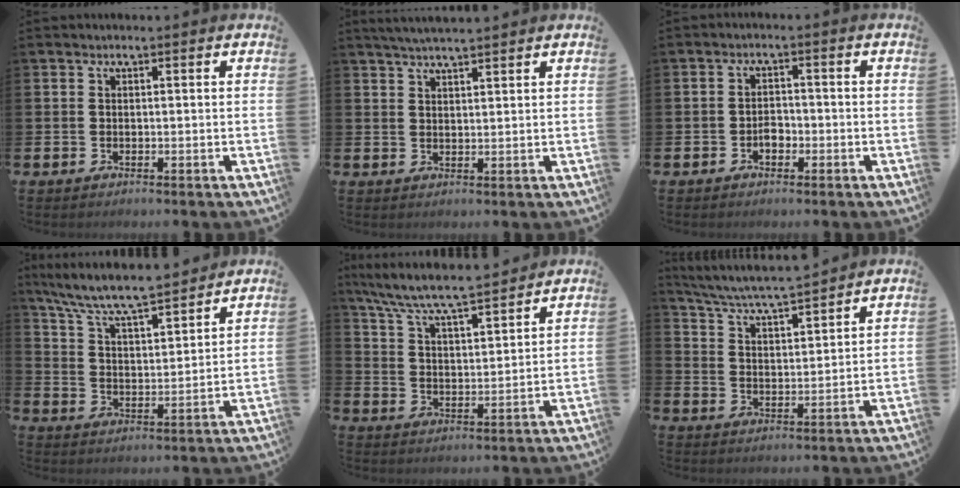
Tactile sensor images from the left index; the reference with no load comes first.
{"total": 2.9, "force": [2.7, 0.1, 1.0], "torque": [-0.021, -0.007, 0.049]}
{"total": 2.0, "force": [-0.9, 1.4, 1.1], "torque": [-0.022, 0.004, -0.018]}
{"total": 8.2, "force": [7.8, 0.5, 2.6], "torque": [-0.086, -0.055, 0.135]}
{"total": 7.9, "force": [7.4, 0.5, 2.6], "torque": [-0.083, -0.052, 0.129]}
{"total": 5.6, "force": [5.5, -0.1, 1.4], "torque": [-0.051, -0.044, 0.092]}